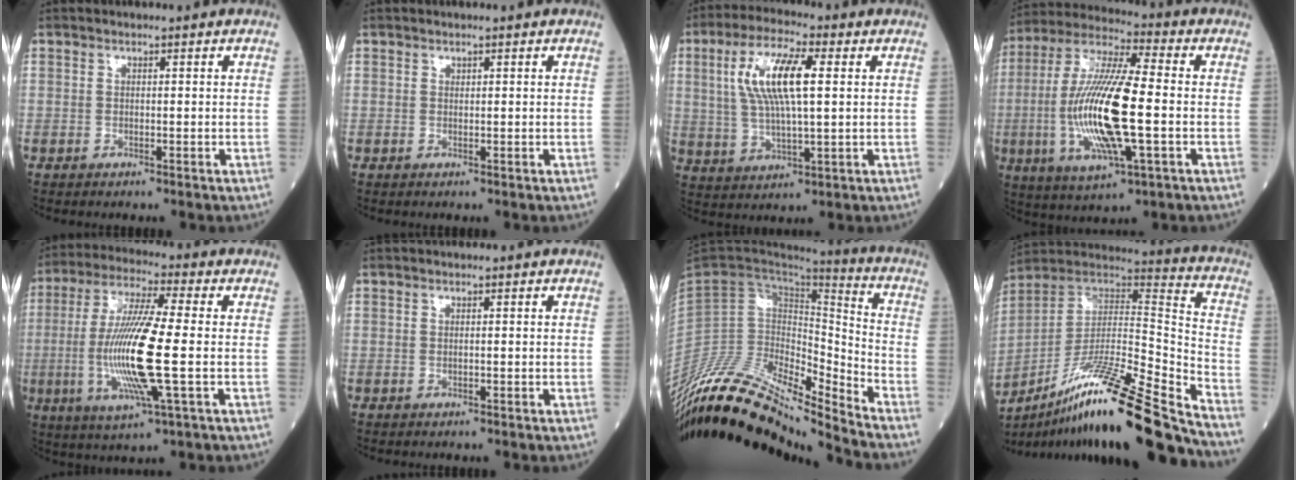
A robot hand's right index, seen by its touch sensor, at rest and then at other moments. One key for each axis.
{"total": 0.0}
{"total": 11.3, "fx": 2.6, "fy": 2.6, "fz": 10.7, "tx": -0.225, "ty": 0.011, "tz": 0.049}
{"total": 18.2, "fx": -2.6, "fy": 2.9, "fz": 17.8, "tx": -0.374, "ty": -0.010, "tz": -0.047}
{"total": 14.9, "fx": -2.0, "fy": 0.9, "fz": 14.8, "tx": -0.306, "ty": -0.012, "tz": -0.043}
{"total": 0.0}
{"total": 20.4, "fx": -19.0, "fy": 1.7, "fz": 7.2, "tx": -0.140, "ty": 0.042, "tz": -0.333}
{"total": 26.6, "fx": -19.6, "fy": 1.0, "fz": 17.9, "tx": -0.274, "ty": -0.009, "tz": -0.338}